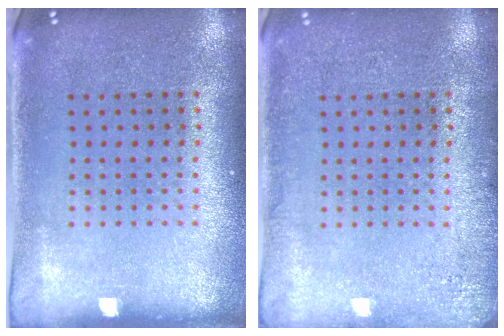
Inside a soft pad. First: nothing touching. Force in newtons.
{"total": 1.8, "press": 1.8, "slide": 0.3}